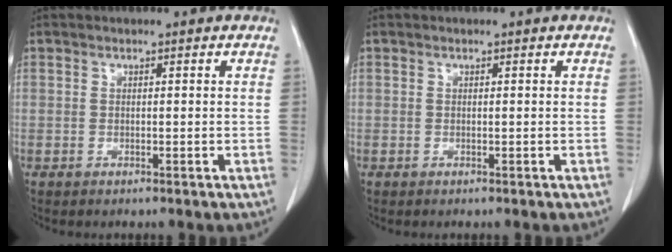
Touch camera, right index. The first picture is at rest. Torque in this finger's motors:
{"motor_torque": [0.00, 0.00, 0.00, 0.00]}